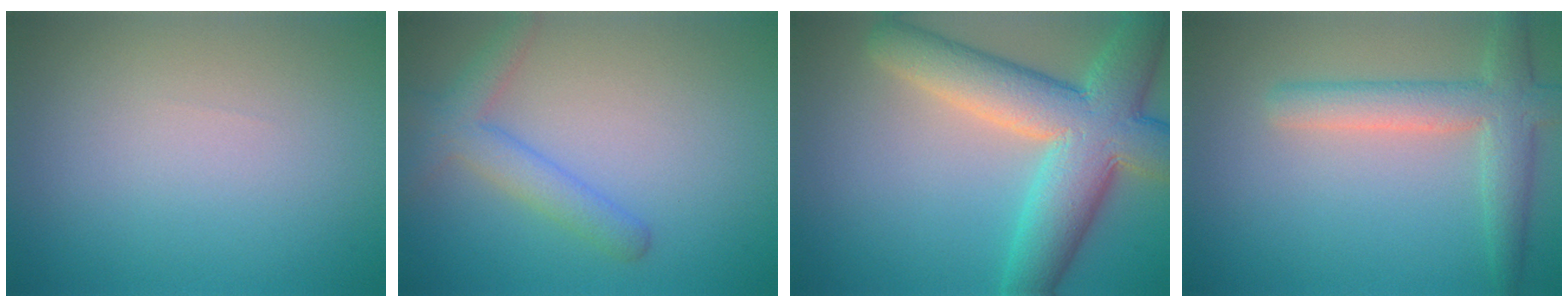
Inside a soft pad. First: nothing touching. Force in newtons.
{"total": 3.2, "press": 3.2, "slide": 0.2}
{"total": 10.2, "press": 10.2, "slide": 0.6}
{"total": 4.5, "press": 4.5, "slide": 0.3}